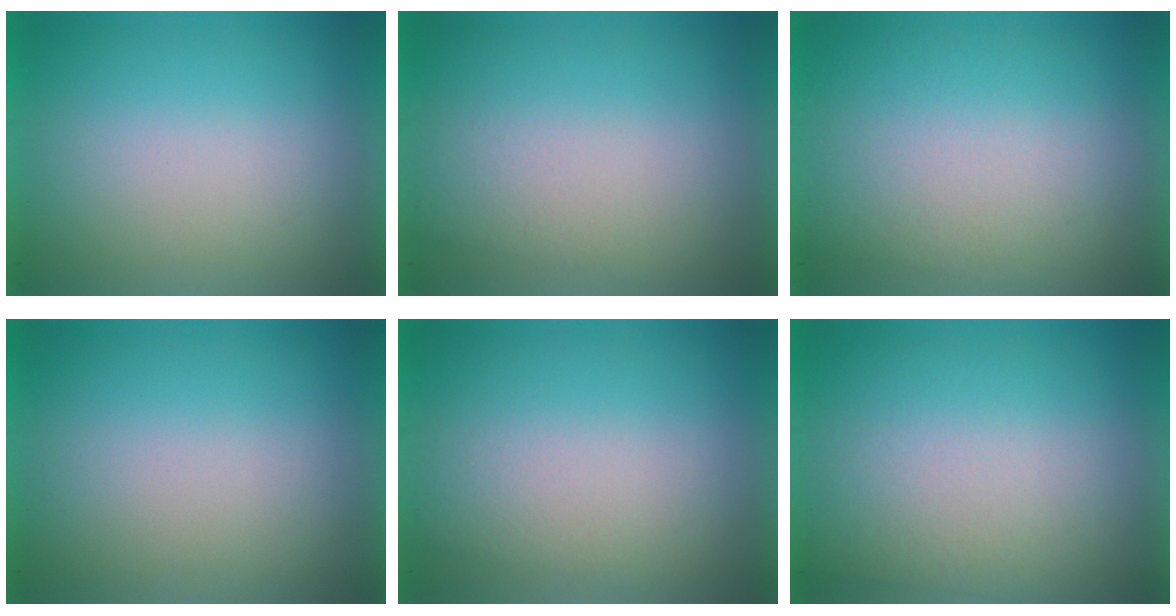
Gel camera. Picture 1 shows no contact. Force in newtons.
{"total": 1.0}
{"total": 2.6}
{"total": 0.0}
{"total": 1.0}
{"total": 2.8}